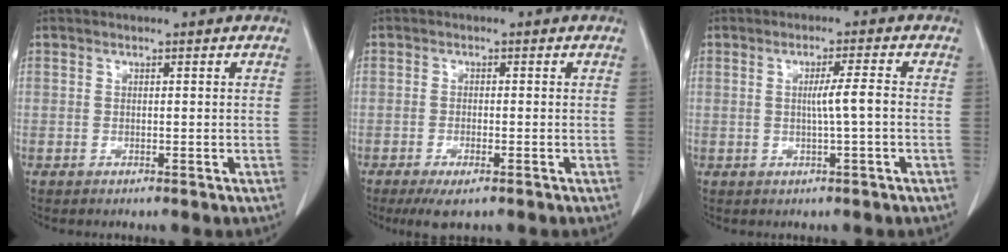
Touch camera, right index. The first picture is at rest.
{"total": 4.0, "force": [-2.5, 0.9, 3.0], "torque": [-0.055, -0.009, -0.037]}
{"total": 3.5, "force": [-0.3, -0.5, 3.4], "torque": [-0.059, -0.001, -0.003]}